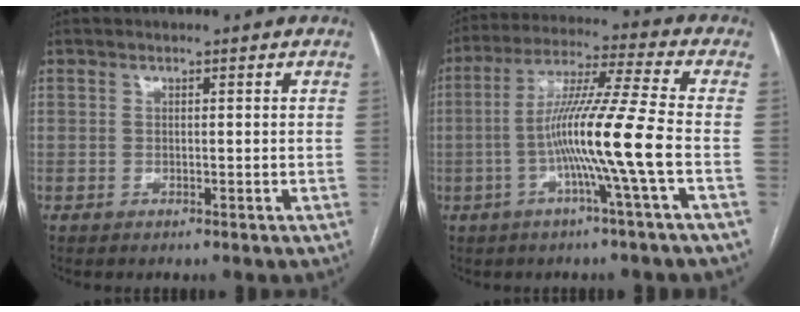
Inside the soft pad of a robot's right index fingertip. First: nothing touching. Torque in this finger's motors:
{"motor_torque": [1.99, -0.14, 1.05, 0.21]}